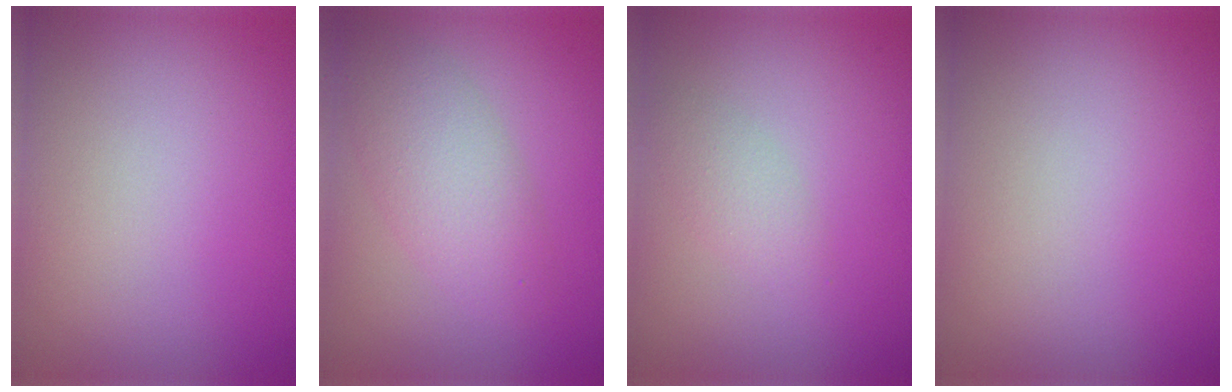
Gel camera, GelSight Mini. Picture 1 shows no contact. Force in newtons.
{"total": 4.2, "press": 4.2, "slide": 0.2}
{"total": 1.6, "press": 1.6, "slide": 0.1}
{"total": 0.0}